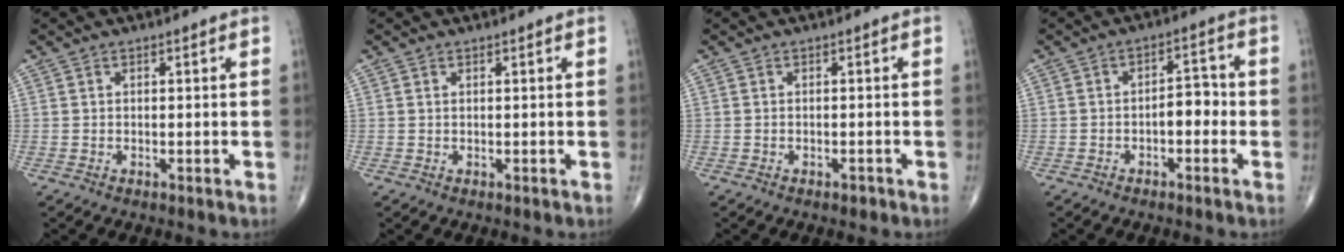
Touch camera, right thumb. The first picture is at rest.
{"total": 0.0}
{"total": 0.9, "force": [-0.6, 0.4, 0.4], "torque": [-0.005, 0.001, -0.009]}
{"total": 4.5, "force": [-1.3, 2.5, 3.6], "torque": [-0.034, 0.023, -0.026]}